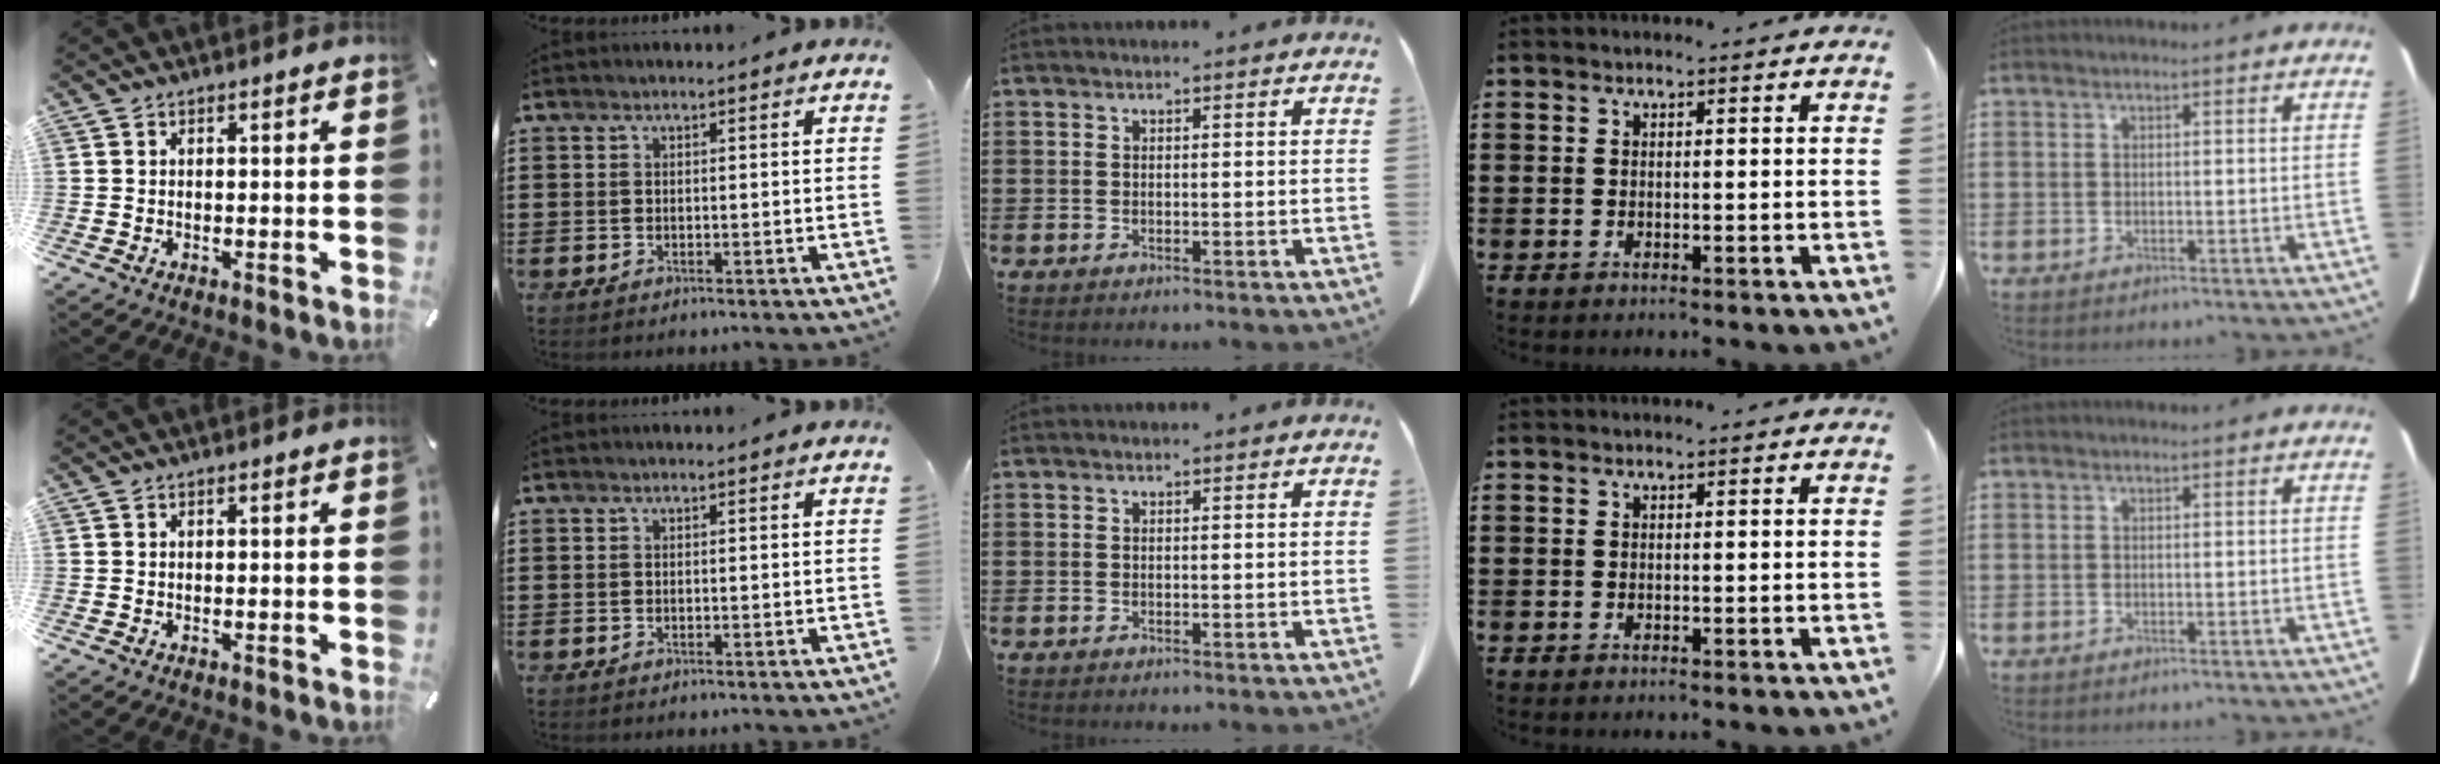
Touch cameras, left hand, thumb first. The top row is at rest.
{}